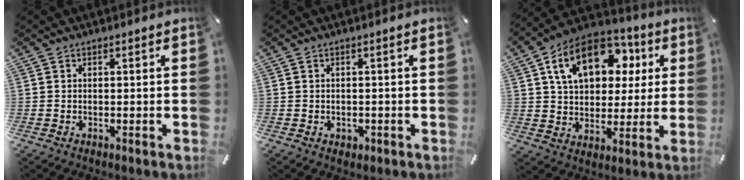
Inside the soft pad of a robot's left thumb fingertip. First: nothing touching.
{"total": 1.2, "force": [-0.3, 1.1, 0.3], "torque": [-0.007, 0.004, -0.009]}
{"total": 17.4, "force": [7.0, 12.0, 10.4], "torque": [-0.174, -0.005, 0.128]}